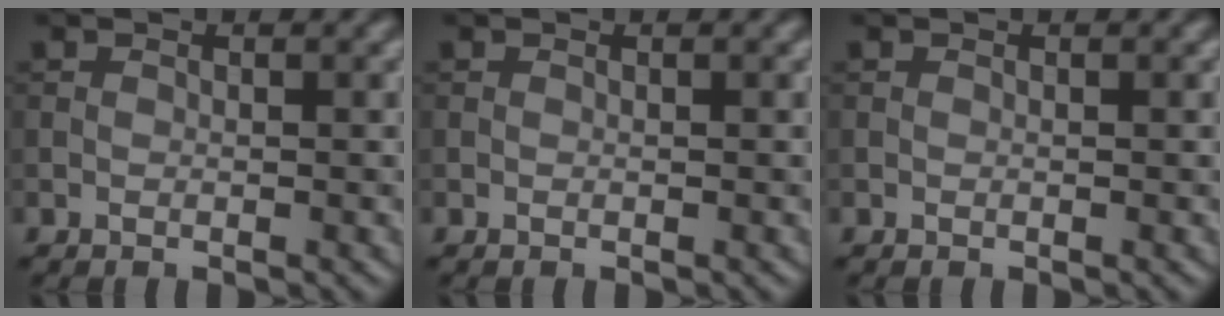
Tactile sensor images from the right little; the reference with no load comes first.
{"total": 0.0}
{"total": 0.0}